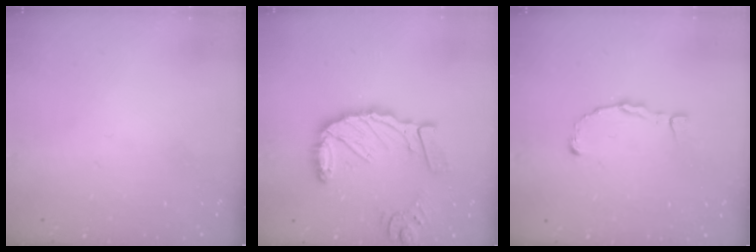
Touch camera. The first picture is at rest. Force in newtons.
{"total": 14.2, "press": 14.2, "slide": 1.5}
{"total": 2.5, "press": 2.5, "slide": 0.2}